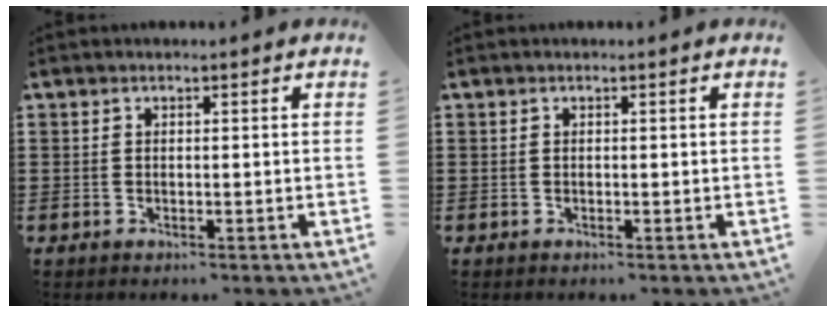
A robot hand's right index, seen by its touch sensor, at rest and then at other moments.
{"total": 0.0}